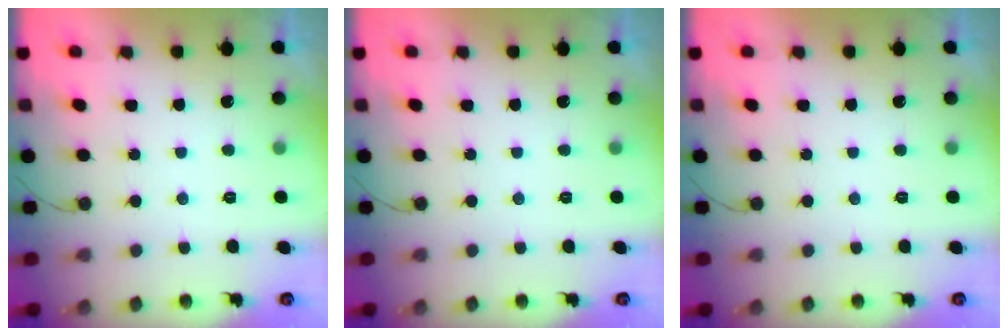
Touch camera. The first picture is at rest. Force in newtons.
{"total": 0.0}
{"total": 0.0}